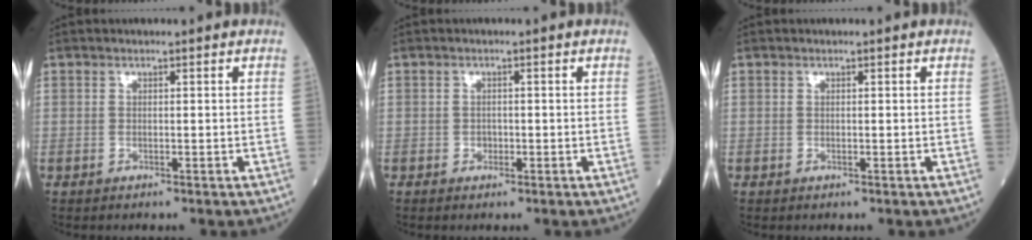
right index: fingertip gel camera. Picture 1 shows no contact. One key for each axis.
{"total": 0.8, "fx": -0.3, "fy": 0.6, "fz": 0.3, "tx": -0.005, "ty": 0.004, "tz": -0.002}
{"total": 0.0}